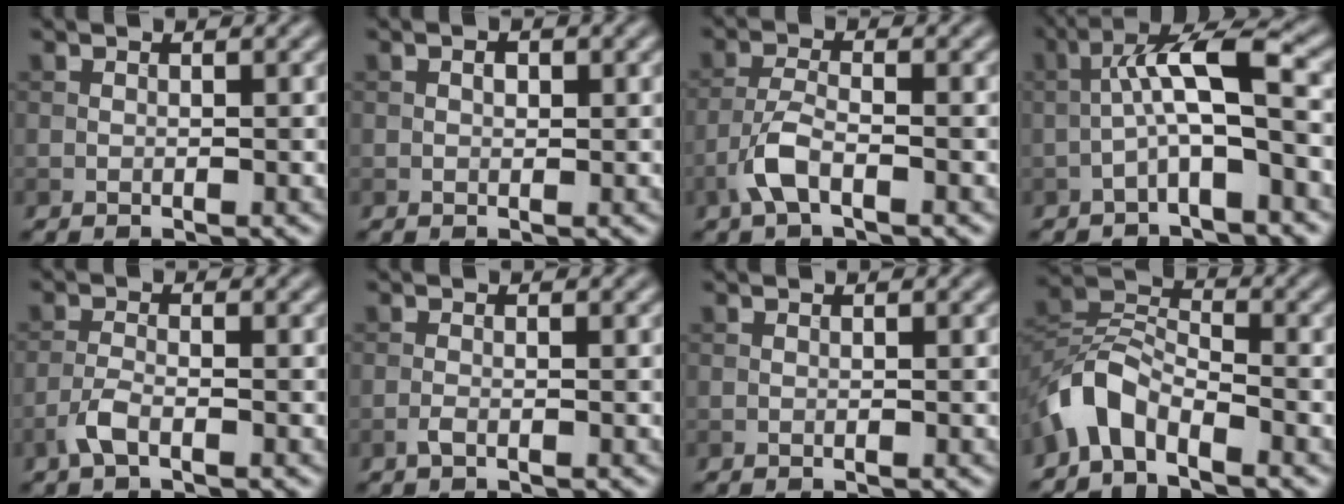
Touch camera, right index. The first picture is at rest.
{"total": 0.9, "force": [0.1, 0.6, 0.6], "torque": [-0.009, 0.000, 0.000]}
{"total": 3.3, "force": [-1.8, 1.1, 2.5], "torque": [-0.060, 0.004, -0.044]}
{"total": 5.4, "force": [-1.2, 1.0, 5.1], "torque": [-0.094, 0.025, -0.027]}
{"total": 2.2, "force": [-1.3, 0.7, 1.6], "torque": [-0.039, 0.001, -0.032]}
{"total": 0.9, "force": [-0.6, 0.2, 0.7], "torque": [-0.016, 0.001, -0.012]}
{"total": 0.0}
{"total": 4.5, "force": [-3.3, 1.9, 2.3], "torque": [-0.041, 0.009, -0.077]}